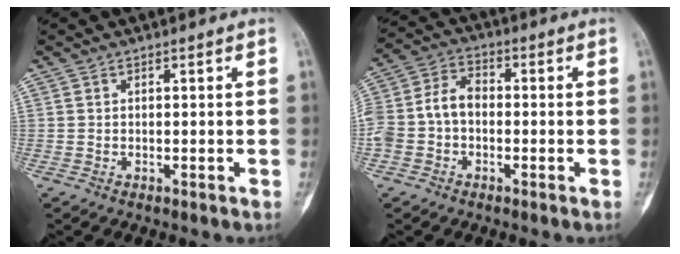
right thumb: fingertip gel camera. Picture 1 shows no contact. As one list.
[{"total": 9.4, "force": [-1.3, 7.0, 6.2], "torque": [-0.123, 0.035, -0.035]}]